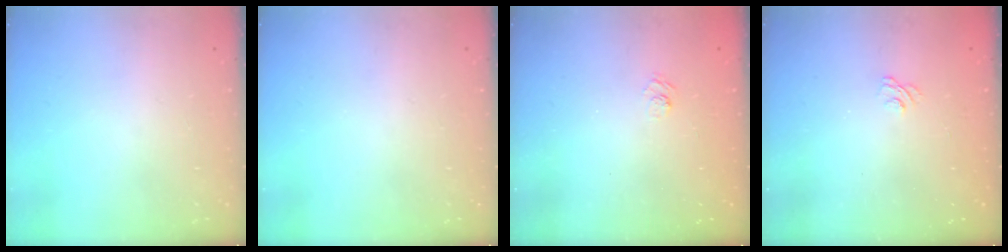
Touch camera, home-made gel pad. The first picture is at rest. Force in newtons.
{"total": 0.0}
{"total": 2.3, "press": 1.8, "slide": 1.3}
{"total": 1.6, "press": 1.0, "slide": 1.2}